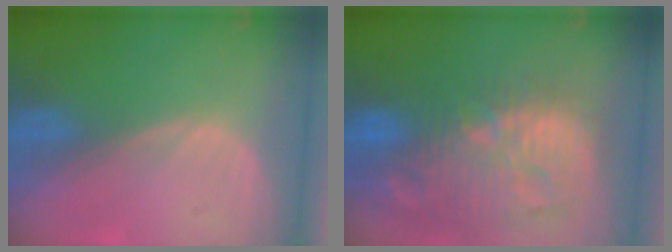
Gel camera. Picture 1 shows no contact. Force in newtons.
{"total": 14.5, "press": 12.5, "slide": 7.2}